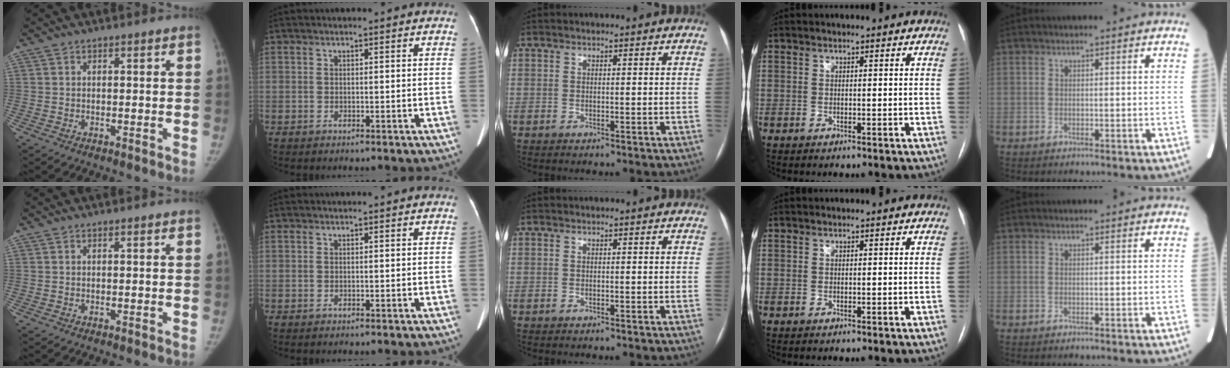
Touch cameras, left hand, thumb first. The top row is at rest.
{}